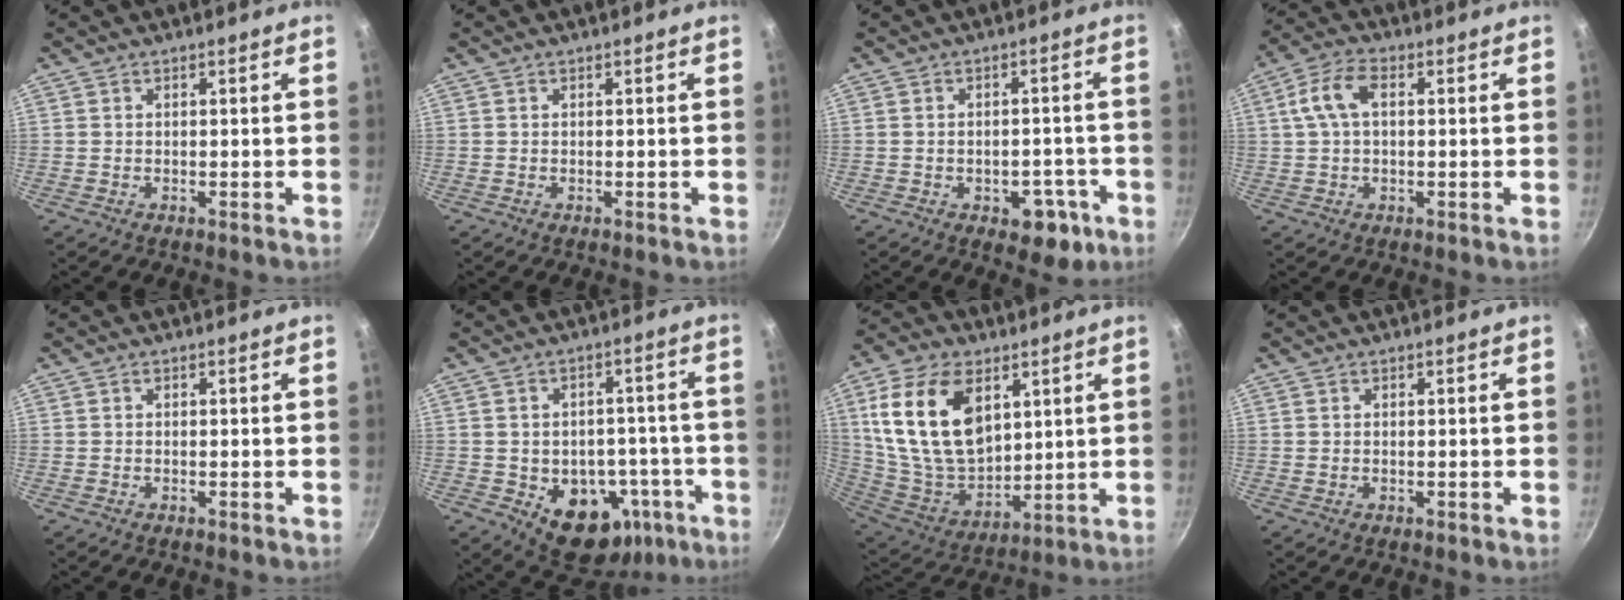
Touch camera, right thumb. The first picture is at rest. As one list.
[{"total": 0.0}, {"total": 7.1, "force": [-3.3, 4.2, 4.6], "torque": [-0.032, 0.021, -0.036]}, {"total": 7.3, "force": [1.4, 4.1, 5.8], "torque": [-0.121, 0.021, 0.022]}, {"total": 0.0}, {"total": 16.0, "force": [-6.6, 10.8, 9.8], "torque": [-0.111, 0.030, -0.079]}, {"total": 21.4, "force": [7.3, 12.8, 15.5], "torque": [-0.274, -0.027, 0.145]}, {"total": 0.0}]